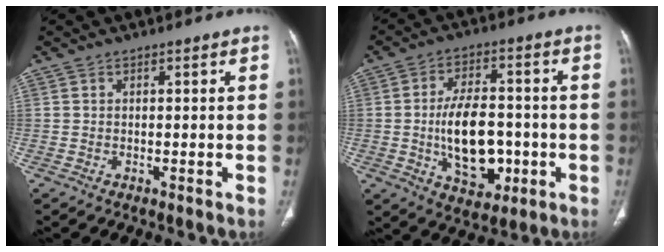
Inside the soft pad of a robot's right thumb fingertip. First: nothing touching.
{"total": 14.0, "force": [-2.2, 8.3, 11.1], "torque": [-0.160, 0.013, -0.025]}